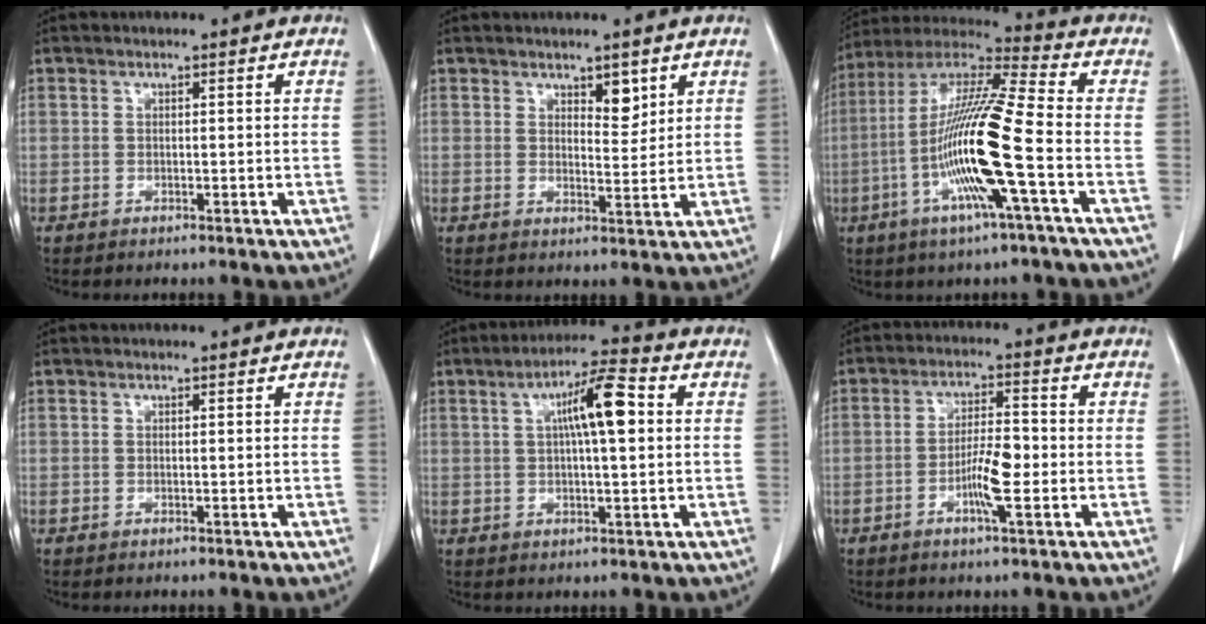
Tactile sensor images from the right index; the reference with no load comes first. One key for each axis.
{"total": 3.4, "fx": 2.1, "fy": 1.4, "fz": 2.3, "tx": -0.032, "ty": -0.005, "tz": 0.035}
{"total": 17.2, "fx": -4.5, "fy": -0.1, "fz": 16.6, "tx": -0.330, "ty": -0.006, "tz": -0.097}
{"total": 0.0}
{"total": 9.0, "fx": 1.9, "fy": 1.3, "fz": 8.7, "tx": -0.148, "ty": 0.019, "tz": 0.029}
{"total": 5.2, "fx": -1.8, "fy": 0.1, "fz": 4.9, "tx": -0.097, "ty": 0.000, "tz": -0.036}